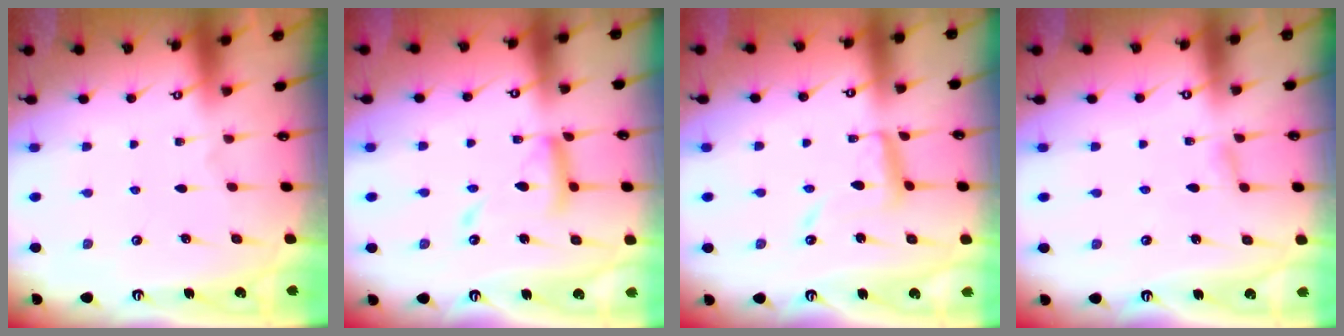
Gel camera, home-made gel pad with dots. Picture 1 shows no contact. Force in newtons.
{"total": 12.8, "press": 12.7, "slide": 1.1}
{"total": 11.3, "press": 11.2, "slide": 1.0}
{"total": 3.2, "press": 3.1, "slide": 0.4}